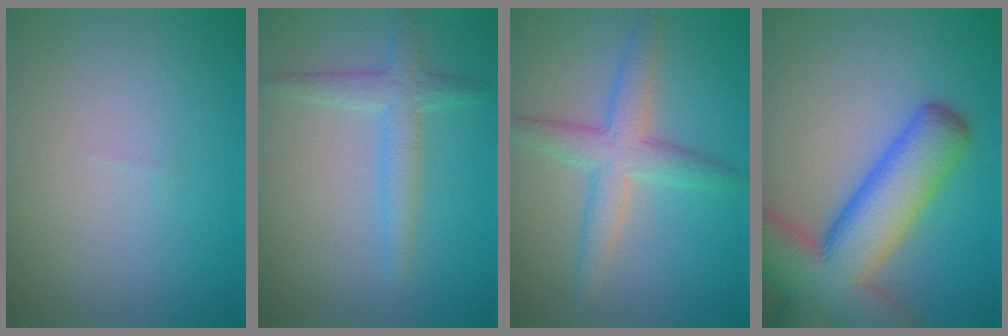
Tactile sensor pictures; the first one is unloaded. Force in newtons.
{"total": 2.8, "press": 2.8, "slide": 0.1}
{"total": 4.3, "press": 4.3, "slide": 0.2}
{"total": 11.7, "press": 11.7, "slide": 0.6}